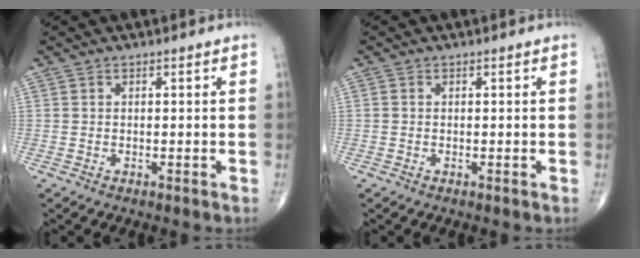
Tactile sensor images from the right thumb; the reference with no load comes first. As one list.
[{"total": 0.0}]